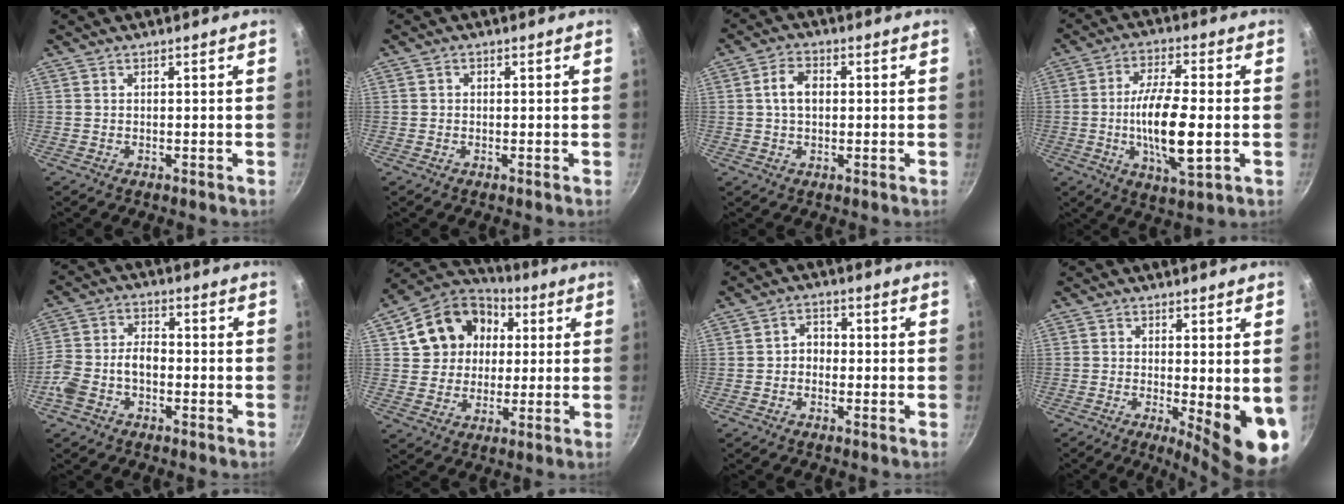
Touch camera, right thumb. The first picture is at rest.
{"total": 0.9, "force": [0.0, 0.8, 0.4], "torque": [-0.005, 0.005, -0.001]}
{"total": 5.4, "force": [0.5, 3.6, 3.9], "torque": [-0.059, 0.013, 0.004]}
{"total": 13.8, "force": [-1.7, 4.4, 13.0], "torque": [-0.242, 0.005, -0.034]}
{"total": 8.3, "force": [-2.9, 5.2, 5.7], "torque": [-0.106, 0.041, -0.065]}
{"total": 15.3, "force": [3.8, 13.0, 7.2], "torque": [-0.104, 0.026, 0.057]}
{"total": 3.4, "force": [-0.6, 2.8, 1.8], "torque": [-0.008, 0.014, -0.017]}
{"total": 11.1, "force": [-2.1, 2.8, 10.5], "torque": [-0.122, -0.016, -0.020]}